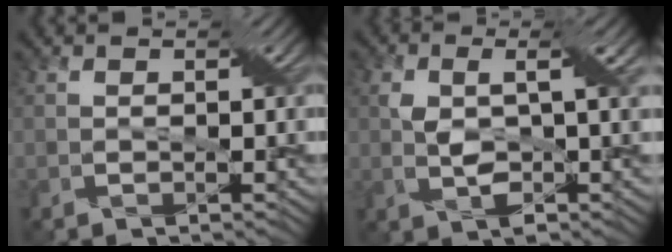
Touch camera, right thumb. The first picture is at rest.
{"total": 4.1, "force": [0.1, 1.4, 3.8], "torque": [-0.077, 0.002, 0.002]}